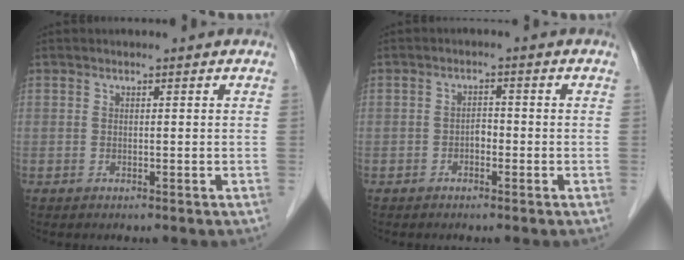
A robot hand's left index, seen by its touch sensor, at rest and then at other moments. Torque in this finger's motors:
{"motor_torque": [-0.08, 0.18, -0.05, 0.00]}